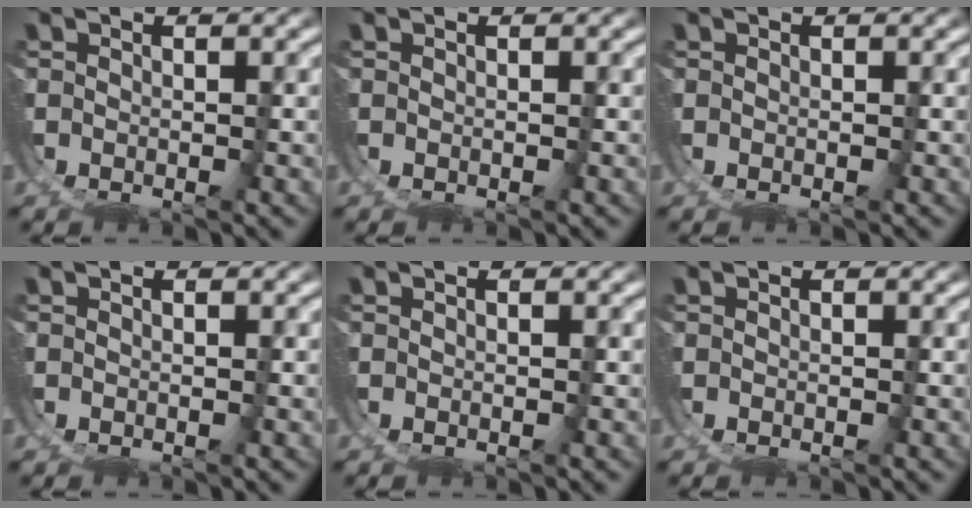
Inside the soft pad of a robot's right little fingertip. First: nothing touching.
{"total": 0.0}
{"total": 0.0}
{"total": 0.0}
{"total": 0.0}
{"total": 0.0}